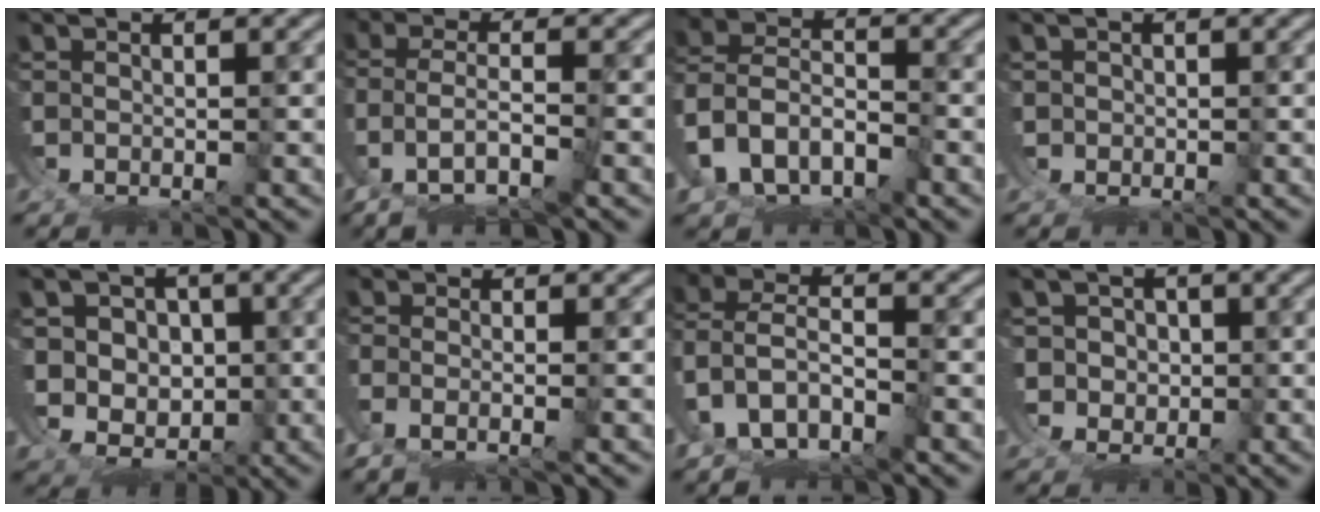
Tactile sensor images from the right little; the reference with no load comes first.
{"total": 5.0, "force": [-1.4, 3.0, 3.8], "torque": [-0.092, -0.008, -0.020]}
{"total": 7.4, "force": [-2.2, 6.8, 2.1], "torque": [-0.086, -0.037, -0.034]}
{"total": 1.1, "force": [0.4, 0.1, -1.0], "torque": [0.007, -0.016, 0.013]}
{"total": 5.0, "force": [0.3, 4.7, 1.7], "torque": [-0.038, -0.031, 0.019]}
{"total": 2.3, "force": [-1.0, 0.3, 2.1], "torque": [-0.048, -0.016, -0.008]}
{"total": 10.3, "force": [-3.3, 9.0, 3.8], "torque": [-0.133, -0.047, -0.048]}
{"total": 2.1, "force": [1.4, 1.6, -0.2], "torque": [0.001, -0.020, 0.037]}